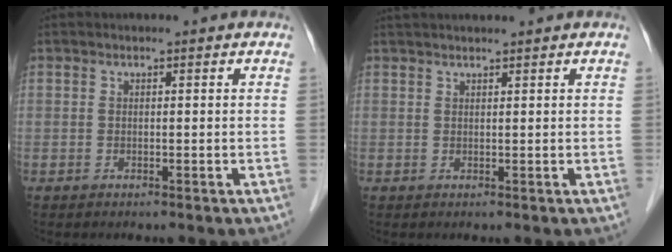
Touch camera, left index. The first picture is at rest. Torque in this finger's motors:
{"motor_torque": [0.46, -0.19, 0.10, 0.02]}